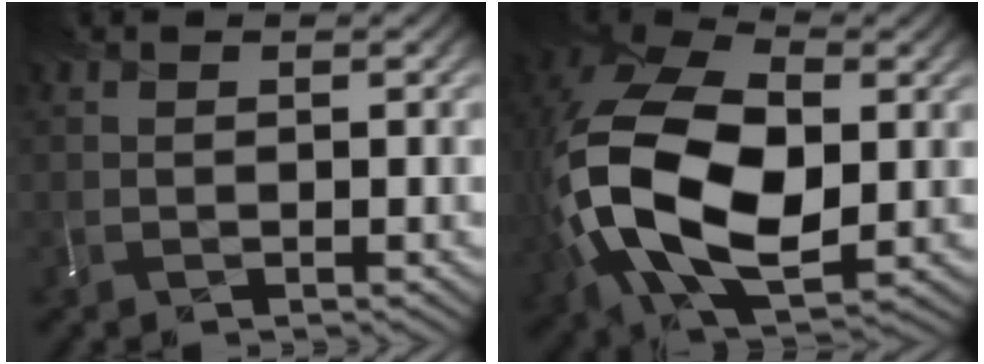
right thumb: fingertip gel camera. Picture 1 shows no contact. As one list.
[{"total": 17.2, "force": [-1.8, 10.6, 13.5], "torque": [-0.316, -0.015, -0.037]}]